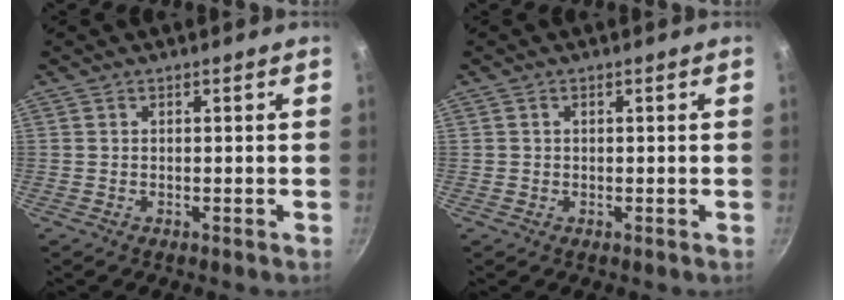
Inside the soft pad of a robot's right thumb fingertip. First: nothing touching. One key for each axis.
{"total": 0.6, "fx": 0.1, "fy": 0.6, "fz": 0.1, "tx": 0.002, "ty": 0.003, "tz": 0.002}